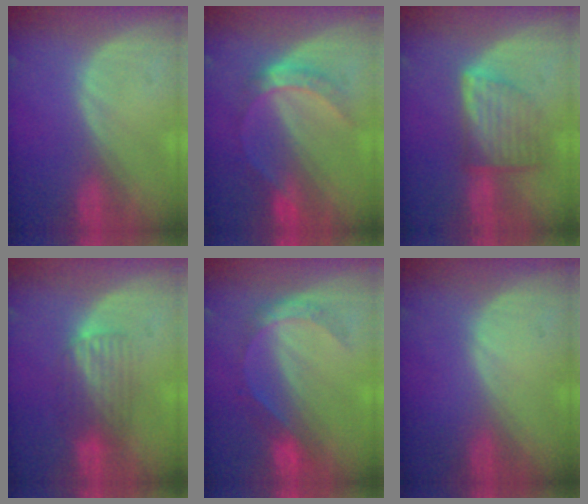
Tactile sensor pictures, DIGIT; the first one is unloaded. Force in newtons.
{"total": 5.0, "press": 4.8, "slide": 1.3}
{"total": 7.3, "press": 6.6, "slide": 3.2}
{"total": 4.3, "press": 4.2, "slide": 1.1}
{"total": 4.7, "press": 4.7, "slide": 0.7}
{"total": 0.0}